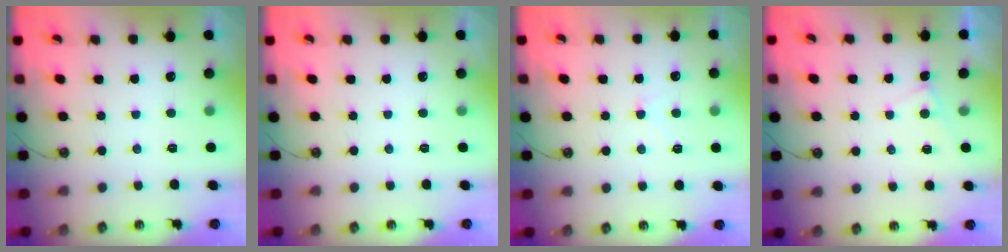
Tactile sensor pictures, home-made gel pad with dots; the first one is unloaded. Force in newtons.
{"total": 0.0}
{"total": 1.1, "press": 1.0, "slide": 0.5}
{"total": 1.3, "press": 1.3, "slide": 0.2}